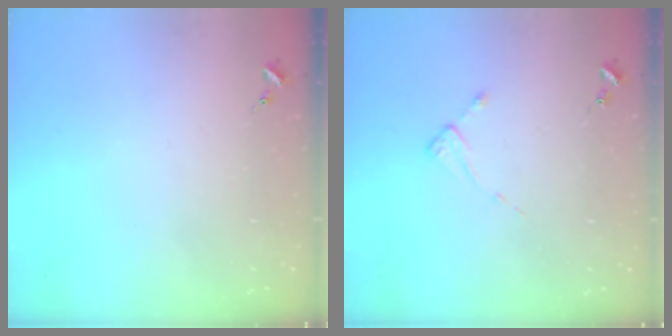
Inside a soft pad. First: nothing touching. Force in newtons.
{"total": 2.6, "press": 2.6, "slide": 0.2}